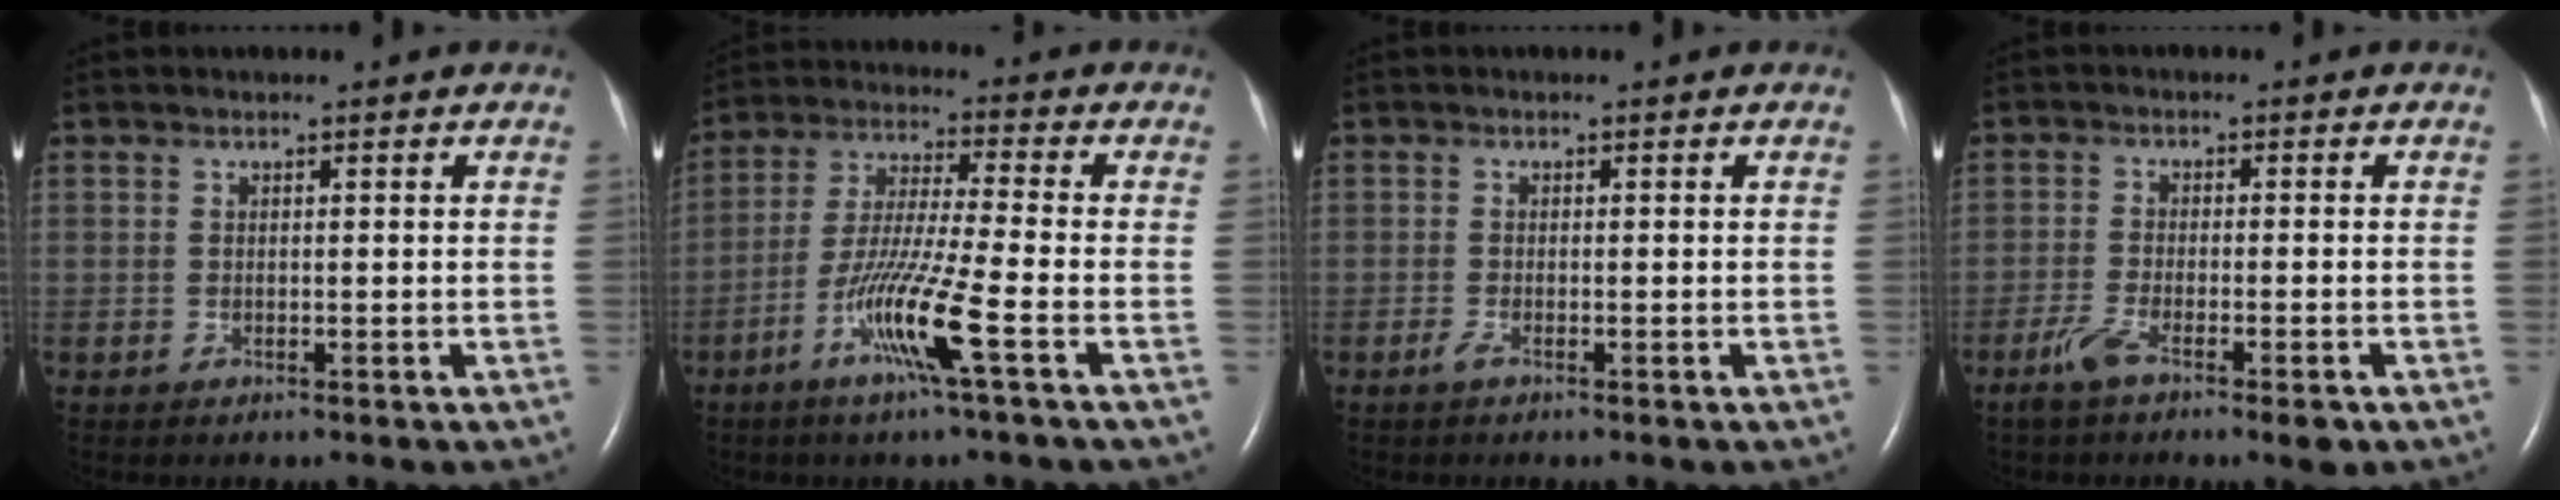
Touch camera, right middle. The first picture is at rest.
{"total": 10.5, "force": [-4.6, -1.0, 9.4], "torque": [-0.186, -0.014, -0.092]}
{"total": 0.9, "force": [-0.6, 0.1, 0.6], "torque": [-0.020, -0.003, -0.013]}
{"total": 5.5, "force": [-3.4, 1.0, 4.1], "torque": [-0.083, -0.010, -0.059]}